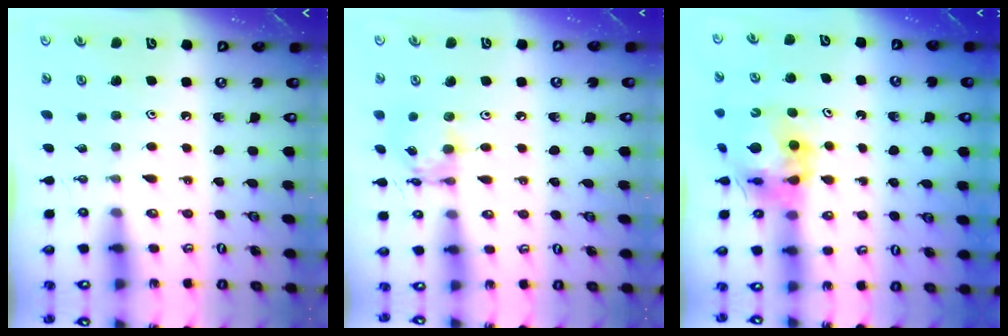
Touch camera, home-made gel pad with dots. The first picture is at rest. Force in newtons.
{"total": 12.9, "press": 12.8, "slide": 1.1}
{"total": 12.0, "press": 11.9, "slide": 1.4}